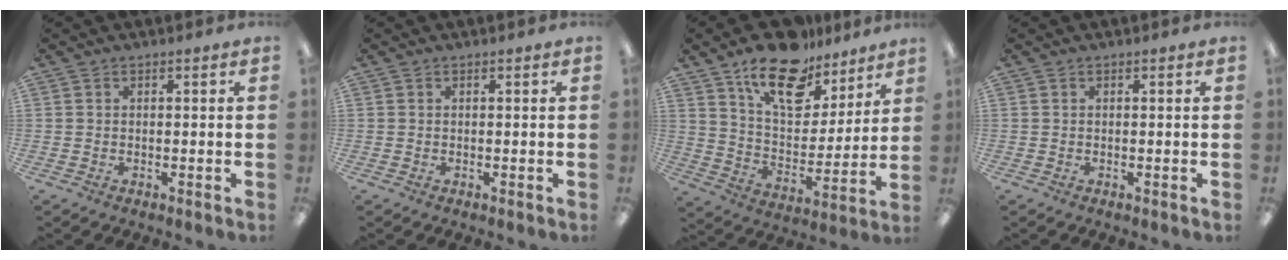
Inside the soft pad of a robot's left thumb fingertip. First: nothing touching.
{"total": 0.0}
{"total": 17.9, "force": [12.4, 9.2, 9.1], "torque": [-0.146, -0.071, 0.217]}
{"total": 0.0}